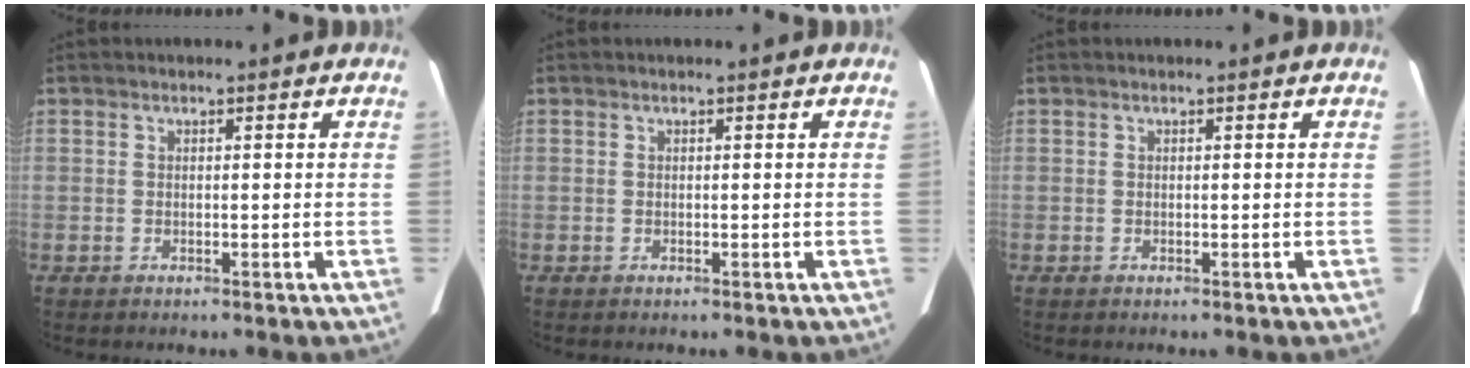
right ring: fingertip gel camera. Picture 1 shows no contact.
{"total": 0.0}
{"total": 0.0}